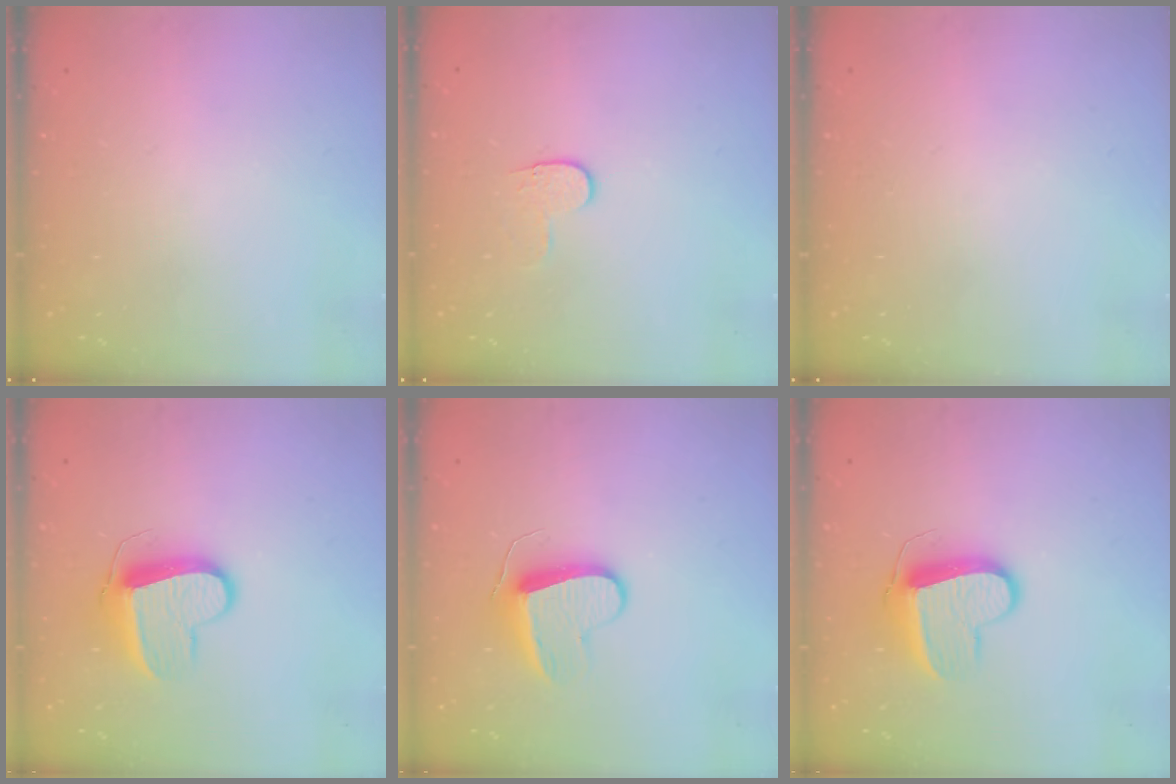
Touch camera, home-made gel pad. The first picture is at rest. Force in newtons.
{"total": 3.8, "press": 3.8, "slide": 0.5}
{"total": 0.0}
{"total": 10.7, "press": 10.7, "slide": 0.5}
{"total": 9.1, "press": 9.0, "slide": 0.6}
{"total": 10.7, "press": 10.7, "slide": 0.5}